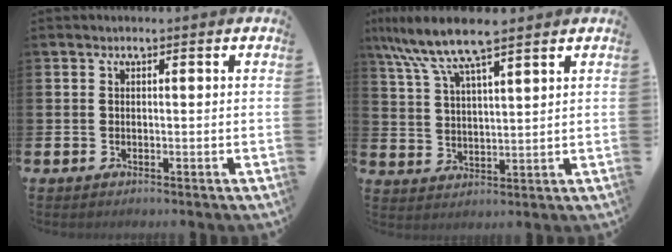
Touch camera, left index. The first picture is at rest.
{"total": 8.6, "force": [7.2, 1.1, 4.6], "torque": [-0.113, -0.021, 0.130]}